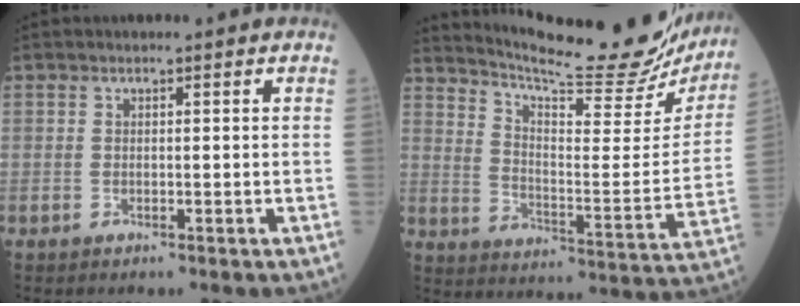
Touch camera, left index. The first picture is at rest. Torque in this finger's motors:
{"motor_torque": [0.05, -0.71, 0.21, 0.08]}